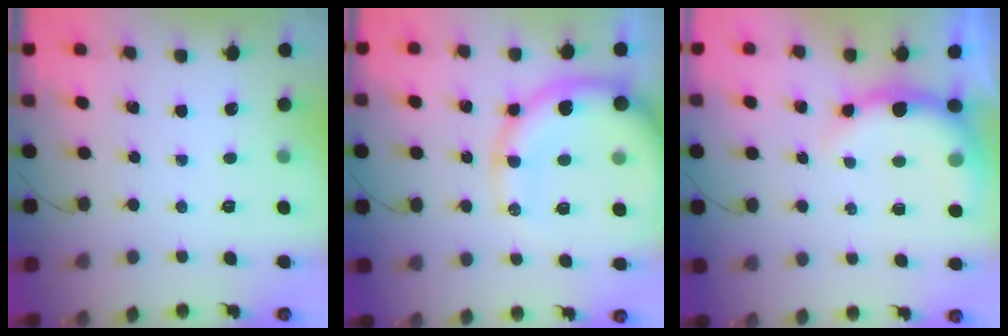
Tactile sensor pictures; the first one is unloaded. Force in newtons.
{"total": 17.3, "press": 17.0, "slide": 3.6}
{"total": 7.4, "press": 7.2, "slide": 1.4}